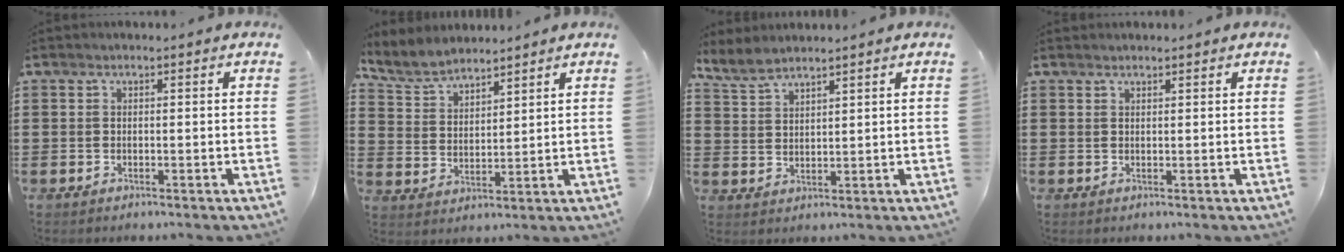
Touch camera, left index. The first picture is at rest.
{"total": 5.0, "force": [4.7, 1.2, 1.2], "torque": [-0.042, -0.012, 0.086]}
{"total": 3.5, "force": [3.3, 0.7, 1.1], "torque": [-0.033, -0.004, 0.062]}
{"total": 0.8, "force": [0.8, 0.1, 0.1], "torque": [-0.003, 0.000, 0.016]}